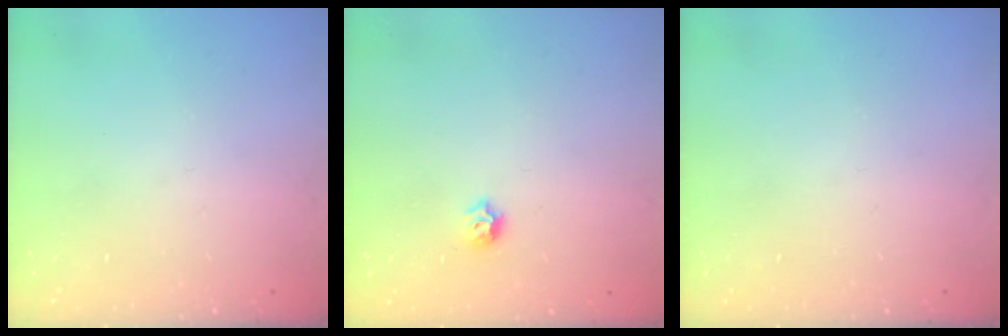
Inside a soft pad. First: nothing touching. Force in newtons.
{"total": 4.0, "press": 3.9, "slide": 0.8}
{"total": 0.0}